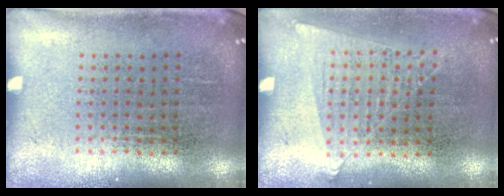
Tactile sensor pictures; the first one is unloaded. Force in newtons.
{"total": 1.1, "press": 1.0, "slide": 0.4}